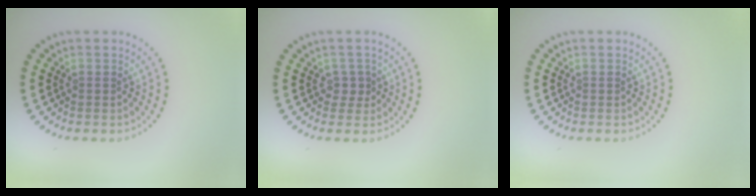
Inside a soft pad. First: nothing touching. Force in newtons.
{"total": 1.2, "press": 0.9, "slide": 0.7}
{"total": 0.0}